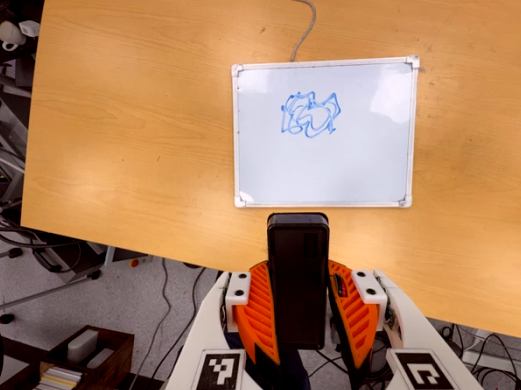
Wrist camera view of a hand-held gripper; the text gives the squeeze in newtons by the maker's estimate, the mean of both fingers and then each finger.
{"total": 9.0, "left": 7.0, "right": 11.0}